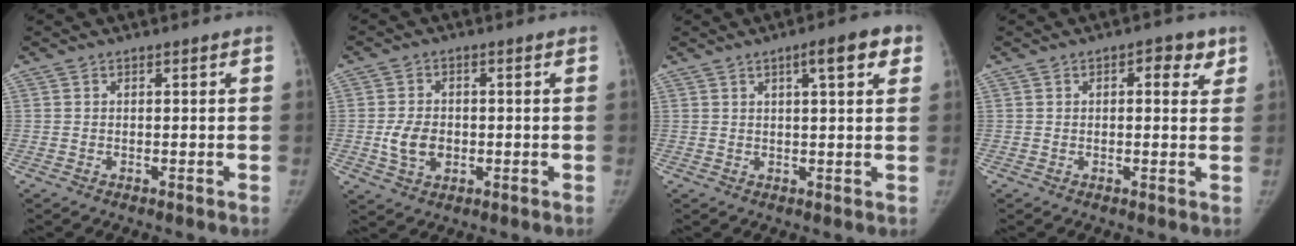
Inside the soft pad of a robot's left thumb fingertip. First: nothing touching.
{"total": 5.8, "force": [-0.9, 4.4, 3.7], "torque": [-0.054, 0.001, -0.011]}
{"total": 6.6, "force": [3.1, 1.6, 5.6], "torque": [-0.065, -0.001, 0.038]}
{"total": 4.3, "force": [1.9, 2.3, 3.1], "torque": [-0.013, -0.001, 0.017]}